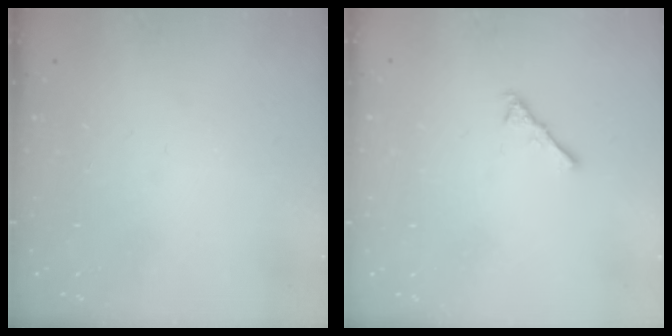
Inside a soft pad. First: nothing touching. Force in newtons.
{"total": 3.4, "press": 3.4, "slide": 0.6}